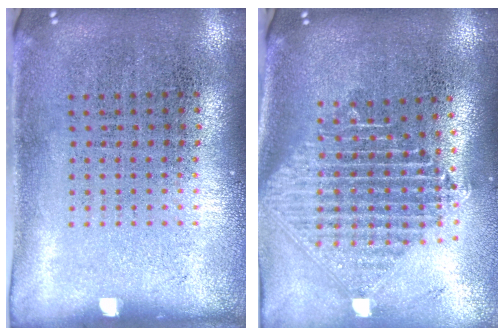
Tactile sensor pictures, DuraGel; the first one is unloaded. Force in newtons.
{"total": 2.3, "press": 1.8, "slide": 1.4}